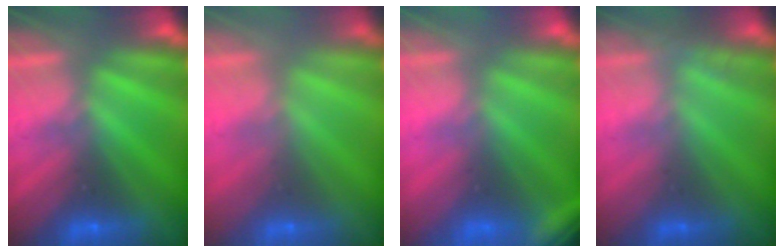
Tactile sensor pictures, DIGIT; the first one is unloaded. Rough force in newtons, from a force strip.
{"total": 2.6}
{"total": 2.8}
{"total": 2.7}